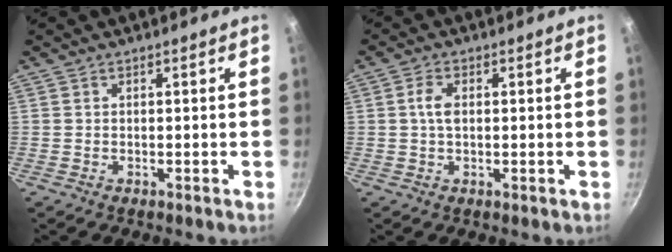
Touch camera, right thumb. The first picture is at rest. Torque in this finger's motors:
{"motor_torque": [0.94, 1.66, 0.20, 0.00, 0.06]}